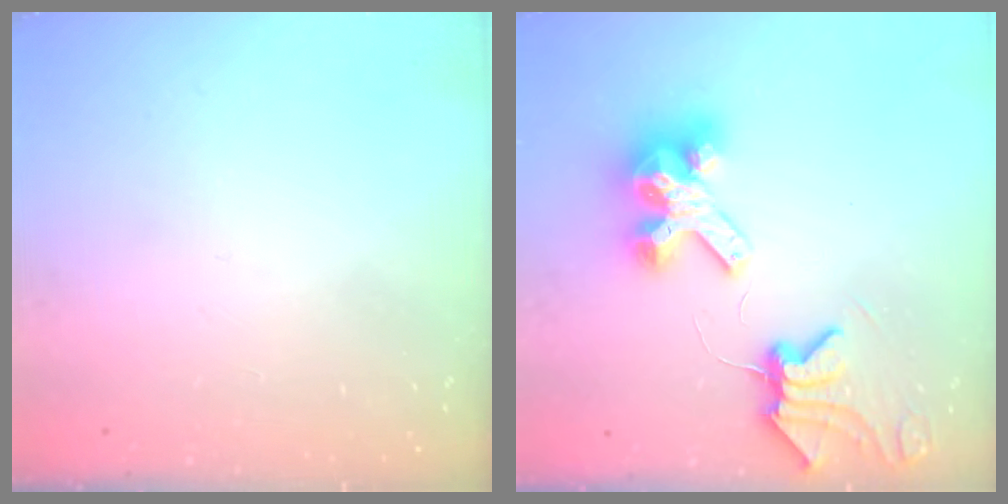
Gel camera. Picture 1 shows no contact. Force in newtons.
{"total": 8.9, "press": 8.8, "slide": 1.1}